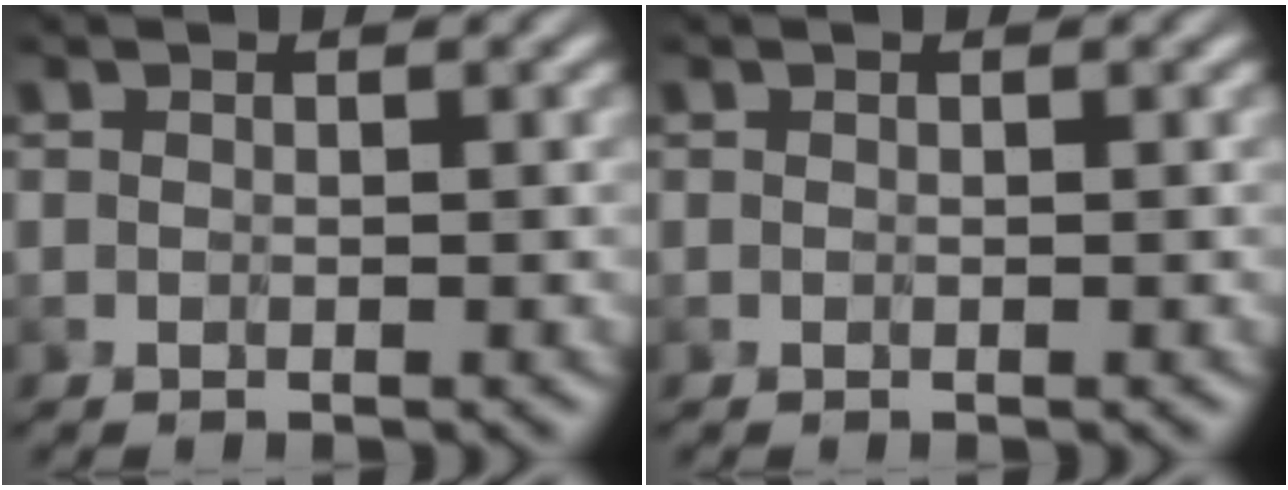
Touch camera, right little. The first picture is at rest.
{"total": 0.0}